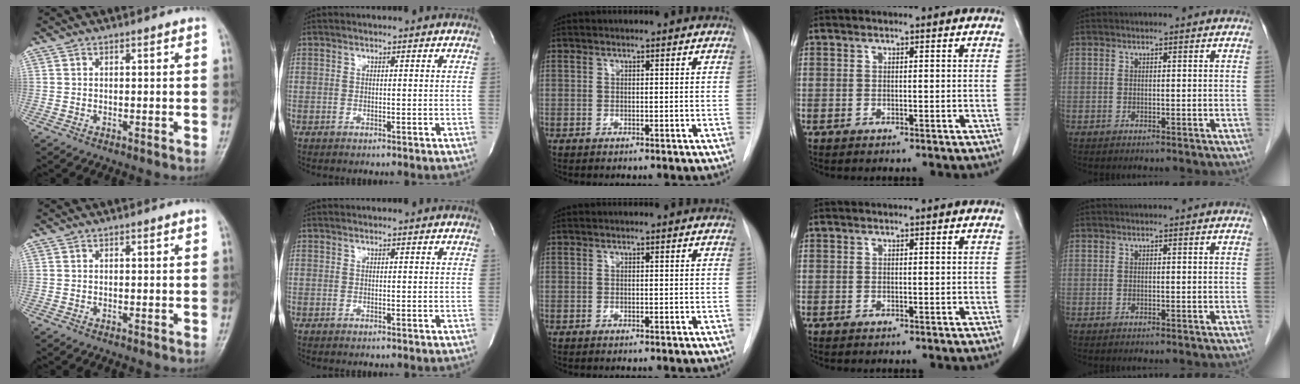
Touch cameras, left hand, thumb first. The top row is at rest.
{}